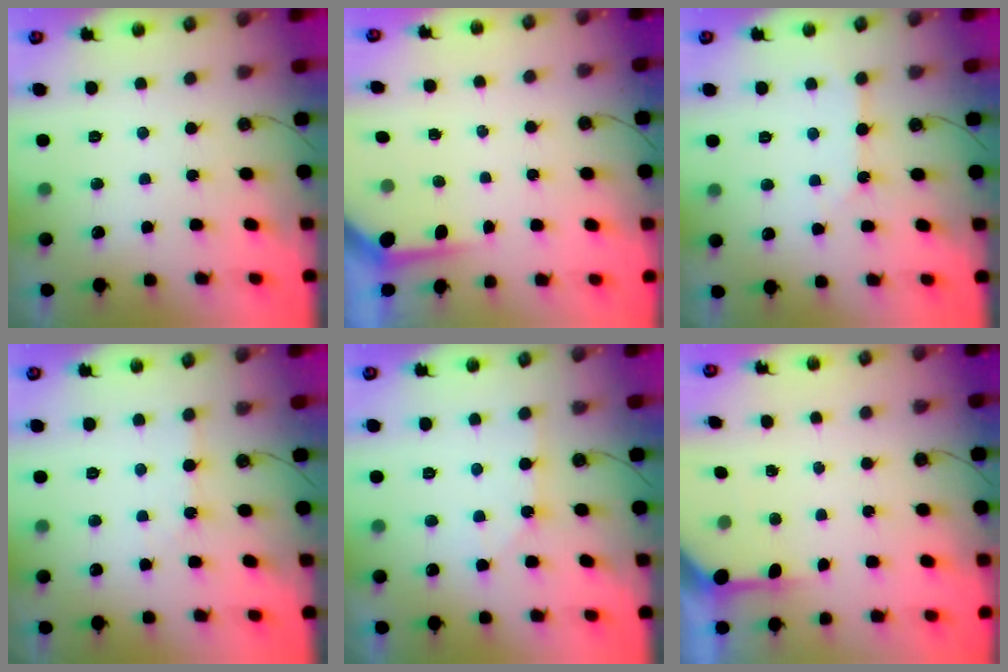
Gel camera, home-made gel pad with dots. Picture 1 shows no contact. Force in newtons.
{"total": 3.9, "press": 3.9, "slide": 0.4}
{"total": 4.8, "press": 4.7, "slide": 0.7}
{"total": 2.5, "press": 2.5, "slide": 0.4}
{"total": 5.4, "press": 5.3, "slide": 0.7}
{"total": 5.0, "press": 5.0, "slide": 0.2}